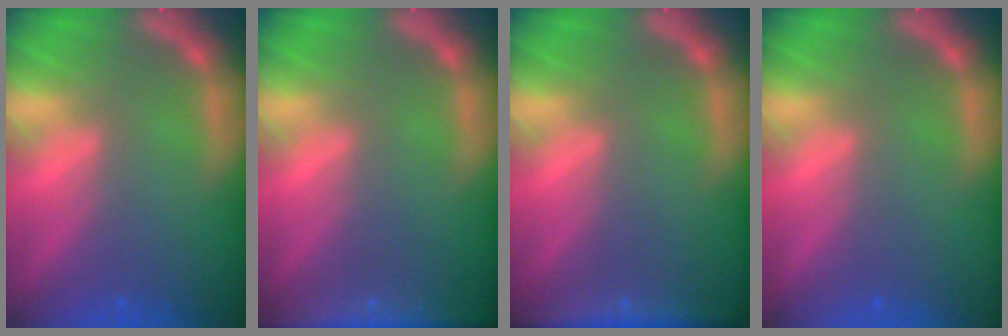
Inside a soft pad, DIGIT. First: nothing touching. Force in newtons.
{"total": 6.5}
{"total": 4.4}
{"total": 0.0}